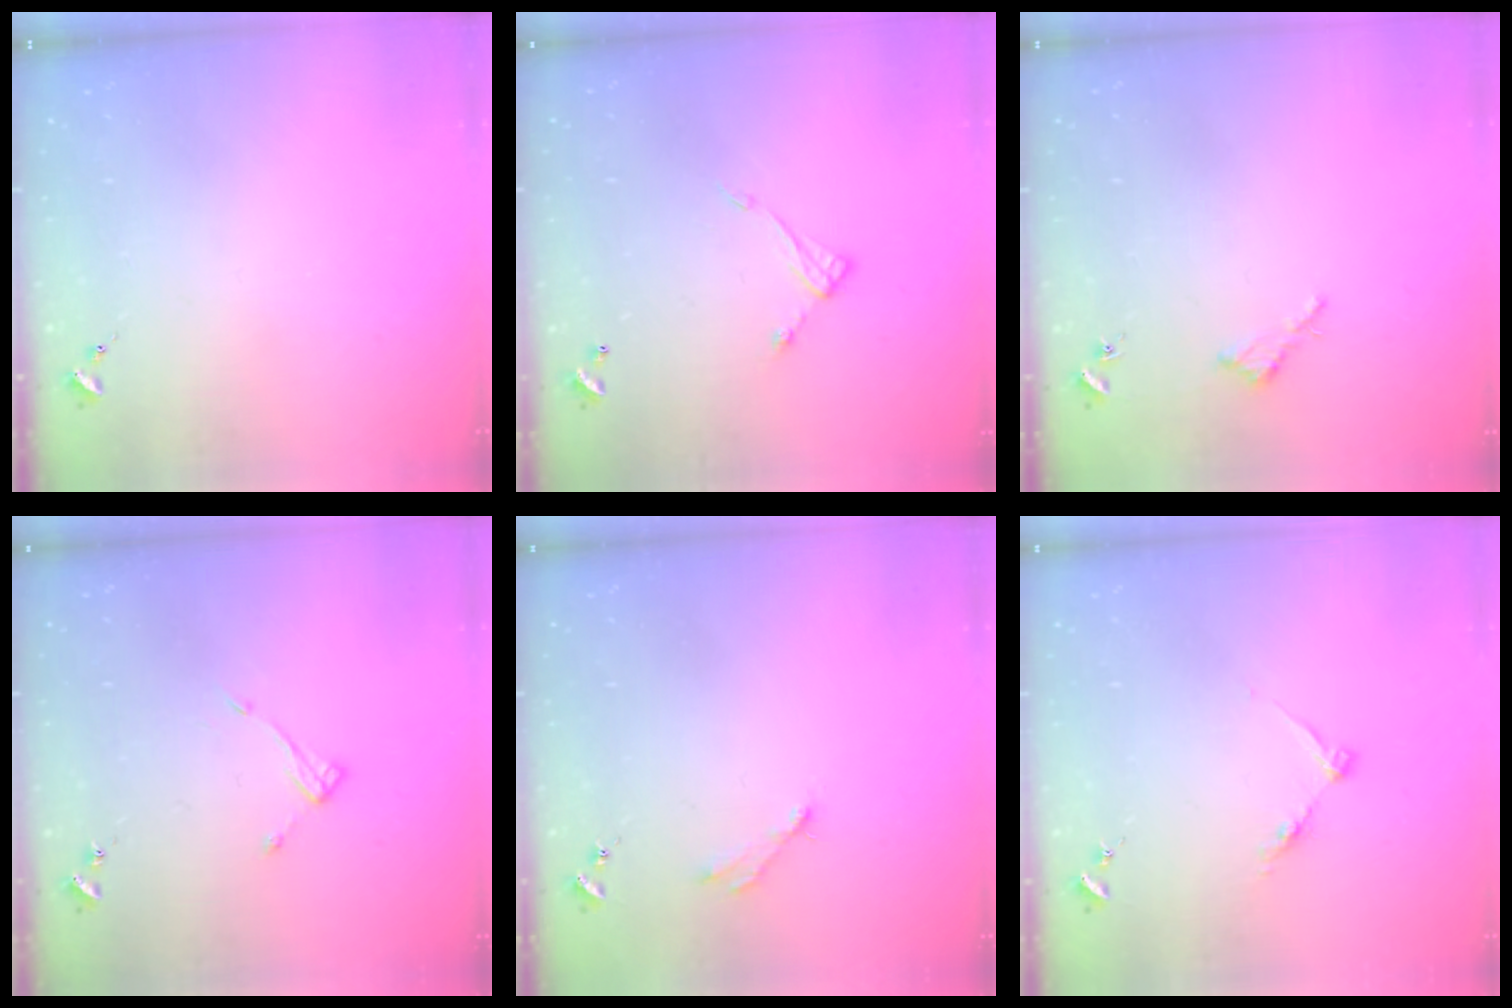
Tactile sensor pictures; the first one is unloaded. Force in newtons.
{"total": 7.5, "press": 7.5, "slide": 0.2}
{"total": 2.6, "press": 2.6, "slide": 0.2}
{"total": 7.1, "press": 7.1, "slide": 0.5}
{"total": 2.8, "press": 2.8, "slide": 0.4}
{"total": 5.1, "press": 5.0, "slide": 0.8}